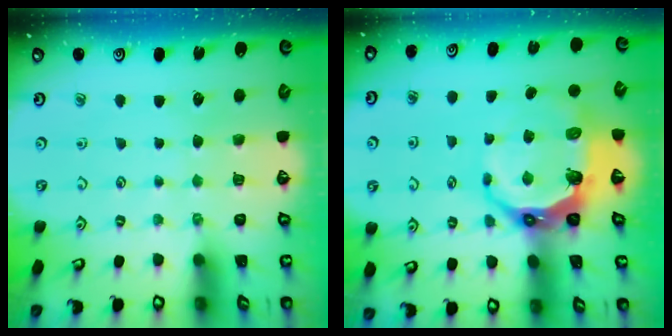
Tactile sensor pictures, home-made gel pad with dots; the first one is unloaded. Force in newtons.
{"total": 11.6, "press": 10.6, "slide": 4.9}